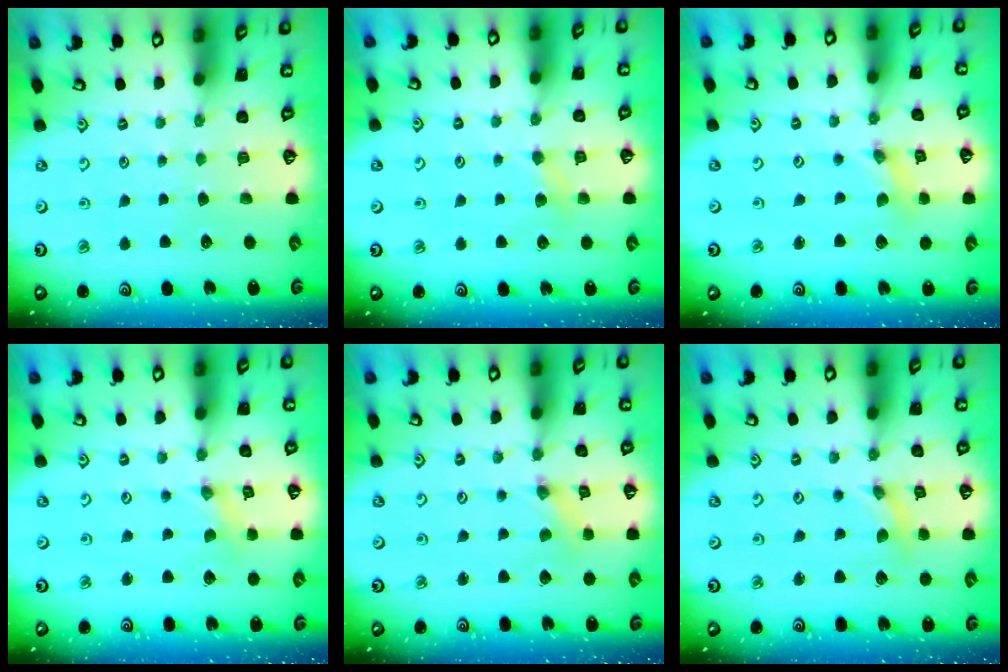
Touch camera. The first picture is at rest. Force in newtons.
{"total": 3.0, "press": 2.9, "slide": 0.3}
{"total": 1.2, "press": 1.2, "slide": 0.3}
{"total": 0.0}
{"total": 0.6, "press": 0.6, "slide": 0.2}
{"total": 0.6, "press": 0.5, "slide": 0.1}